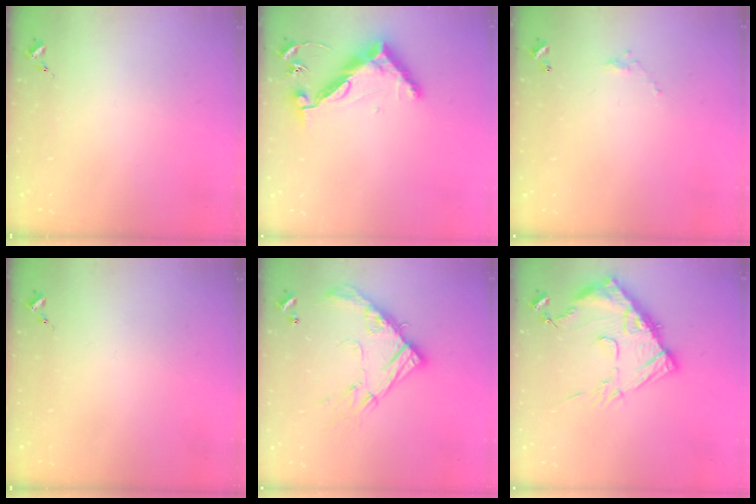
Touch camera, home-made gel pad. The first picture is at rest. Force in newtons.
{"total": 12.7, "press": 12.7, "slide": 0.5}
{"total": 4.0, "press": 4.0, "slide": 0.2}
{"total": 0.0}
{"total": 18.0, "press": 17.9, "slide": 1.6}
{"total": 15.8, "press": 15.7, "slide": 1.6}